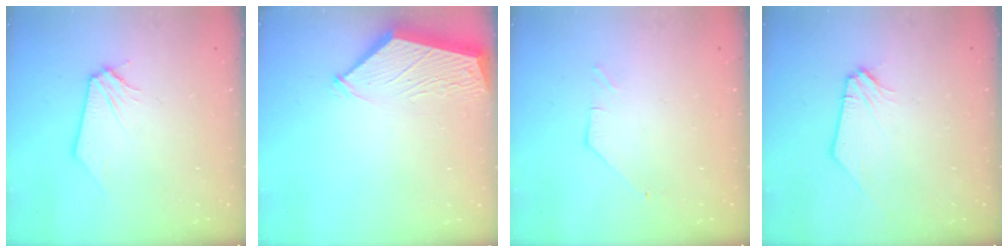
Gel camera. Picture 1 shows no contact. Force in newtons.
{"total": 2.9, "press": 2.8, "slide": 0.4}
{"total": 0.7, "press": 0.7, "slide": 0.2}
{"total": 0.0}